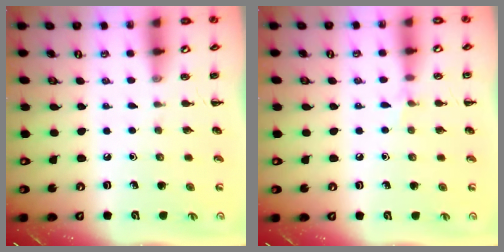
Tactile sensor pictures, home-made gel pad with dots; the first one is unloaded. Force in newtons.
{"total": 3.7, "press": 3.4, "slide": 1.4}